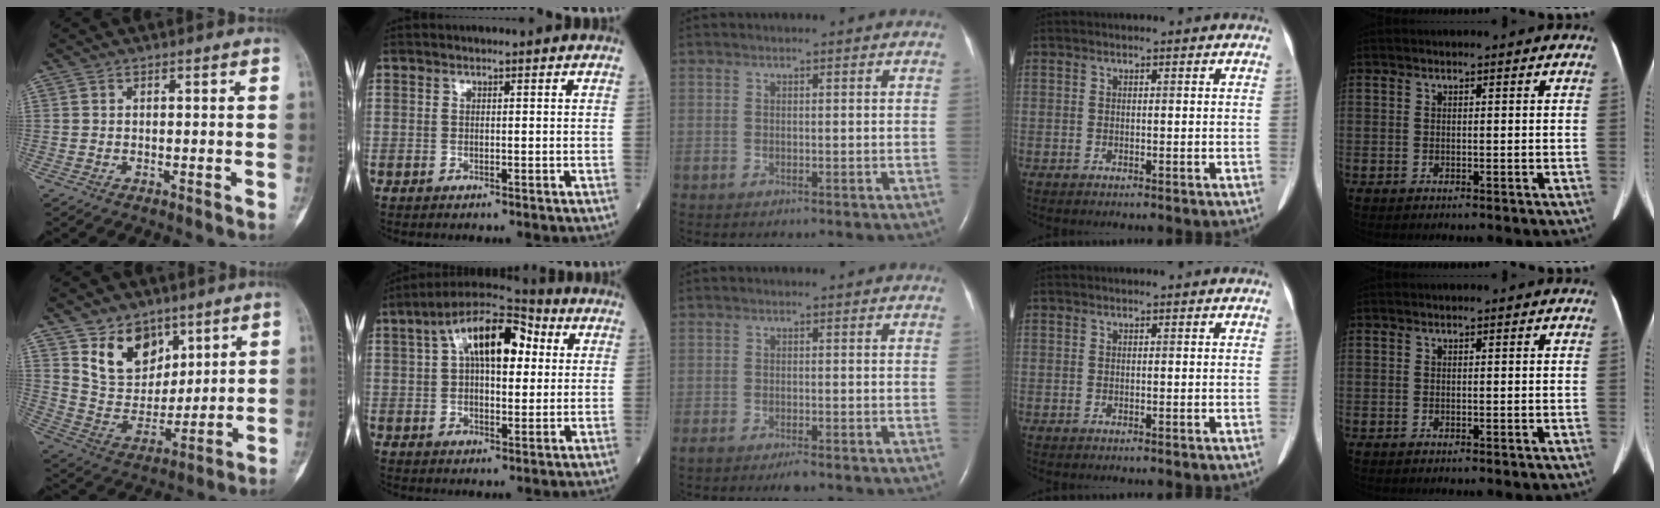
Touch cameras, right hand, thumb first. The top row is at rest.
{"thumb": {"total": 12.9, "force": [7.5, 8.8, 5.6], "torque": [-0.057, -0.052, 0.148]}, "index": {"total": 14.0, "force": [4.1, 5.6, 12.1], "torque": [-0.207, 0.042, 0.061]}, "middle": {"total": 2.8, "force": [-2.1, 0.5, 1.7], "torque": [-0.031, -0.007, -0.032]}}